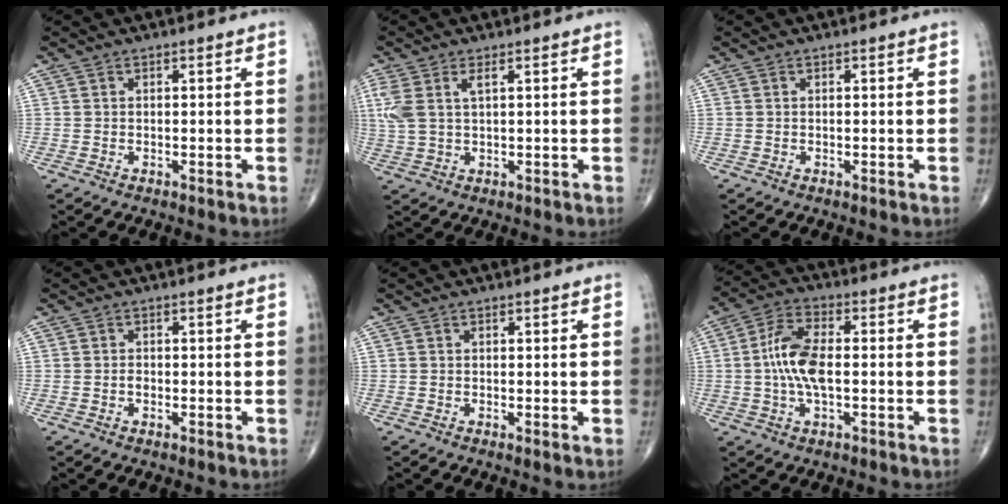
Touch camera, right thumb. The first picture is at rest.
{"total": 5.9, "force": [2.0, 2.6, 4.9], "torque": [-0.136, 0.008, 0.047]}
{"total": 0.0}
{"total": 0.8, "force": [-0.3, 0.5, 0.6], "torque": [-0.008, 0.001, -0.006]}
{"total": 0.6, "force": [0.1, 0.1, 0.6], "torque": [-0.012, -0.003, -0.002]}
{"total": 9.5, "force": [-0.3, 4.3, 8.5], "torque": [-0.178, 0.018, -0.009]}